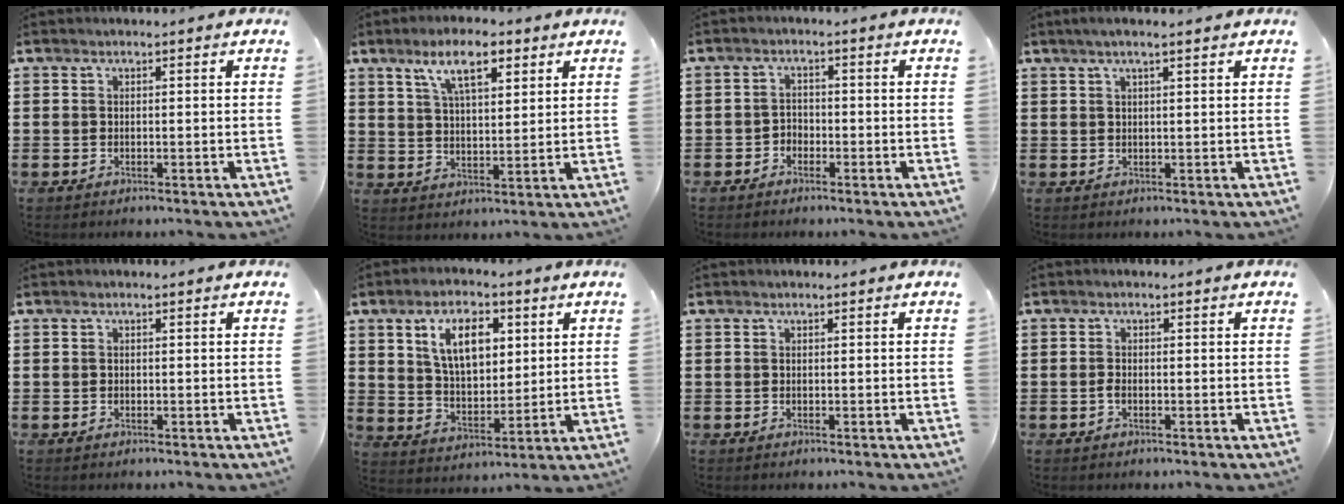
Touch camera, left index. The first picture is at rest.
{"total": 8.6, "force": [5.4, 2.7, 6.1], "torque": [-0.117, -0.001, 0.092]}
{"total": 1.8, "force": [-1.5, 1.0, 0.0], "torque": [-0.009, 0.003, -0.035]}
{"total": 2.3, "force": [1.5, 0.0, 1.8], "torque": [-0.034, 0.002, 0.025]}
{"total": 0.0}
{"total": 9.1, "force": [4.2, 4.9, 6.5], "torque": [-0.130, 0.011, 0.072]}
{"total": 0.0}
{"total": 1.1, "force": [-0.6, 0.5, 0.8], "torque": [-0.026, -0.005, -0.013]}